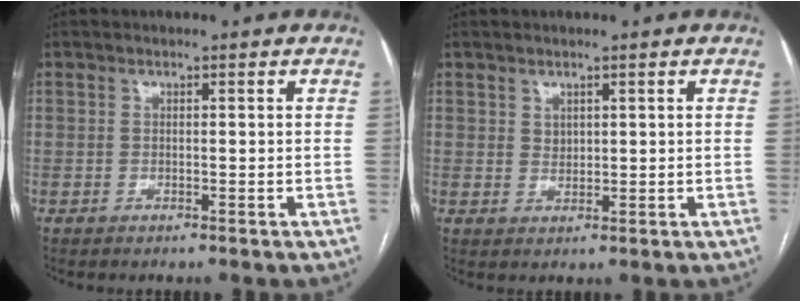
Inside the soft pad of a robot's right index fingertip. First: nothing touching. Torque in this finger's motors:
{"motor_torque": [-0.01, 0.01, 0.01, 0.00]}